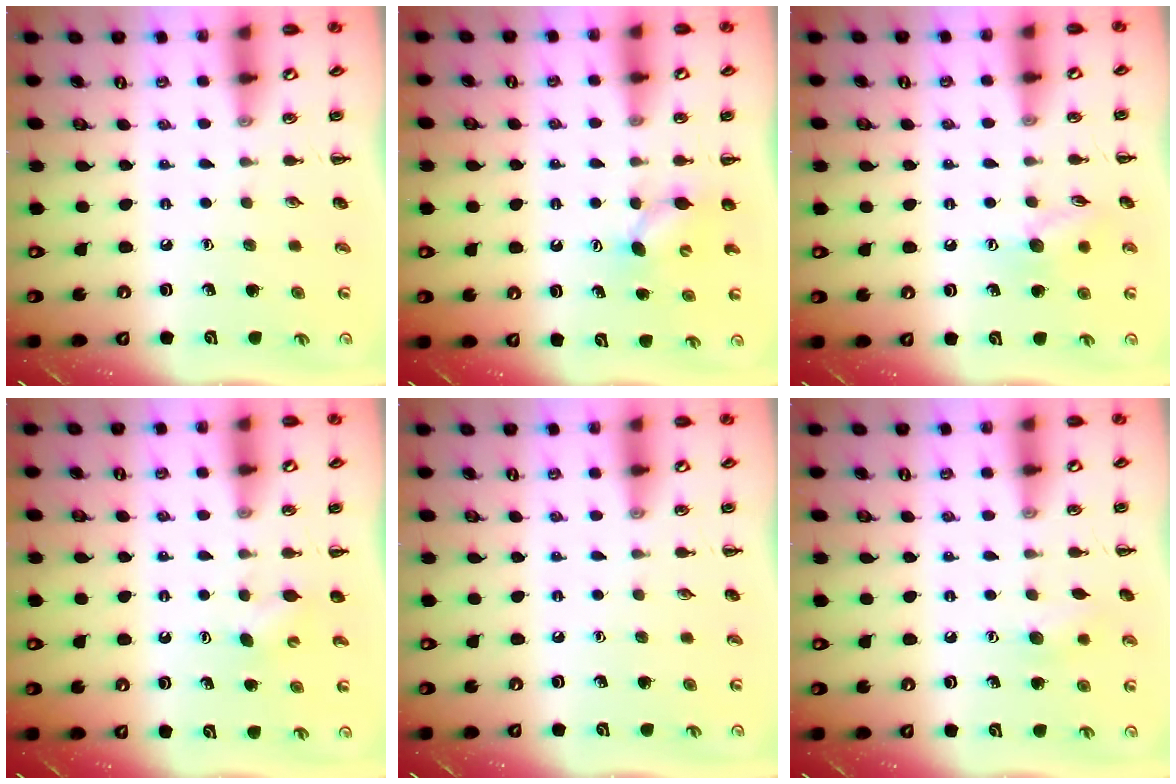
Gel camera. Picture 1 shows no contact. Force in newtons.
{"total": 5.5, "press": 5.4, "slide": 1.1}
{"total": 8.6, "press": 8.5, "slide": 1.2}
{"total": 2.9, "press": 2.9, "slide": 0.6}
{"total": 0.0}
{"total": 6.5, "press": 6.4, "slide": 1.2}